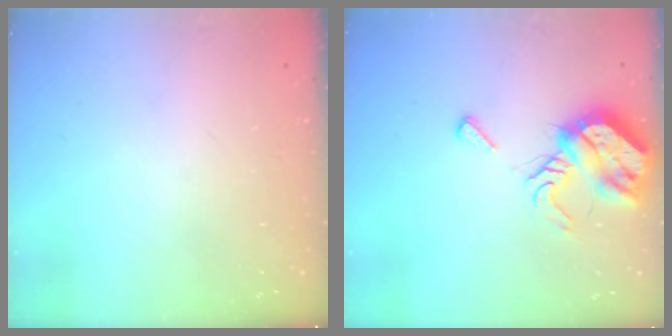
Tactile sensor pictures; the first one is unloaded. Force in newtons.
{"total": 10.6, "press": 10.5, "slide": 1.4}